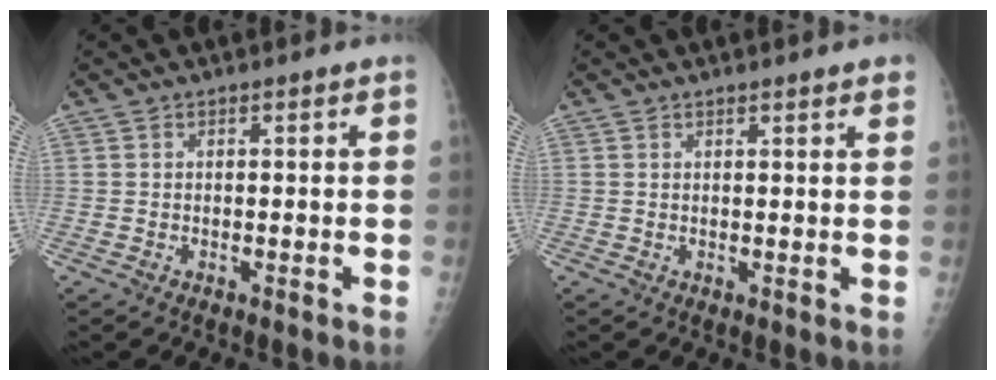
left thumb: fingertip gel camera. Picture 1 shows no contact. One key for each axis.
{"total": 2.6, "fx": 2.2, "fy": 0.4, "fz": 1.4, "tx": -0.009, "ty": -0.002, "tz": 0.023}